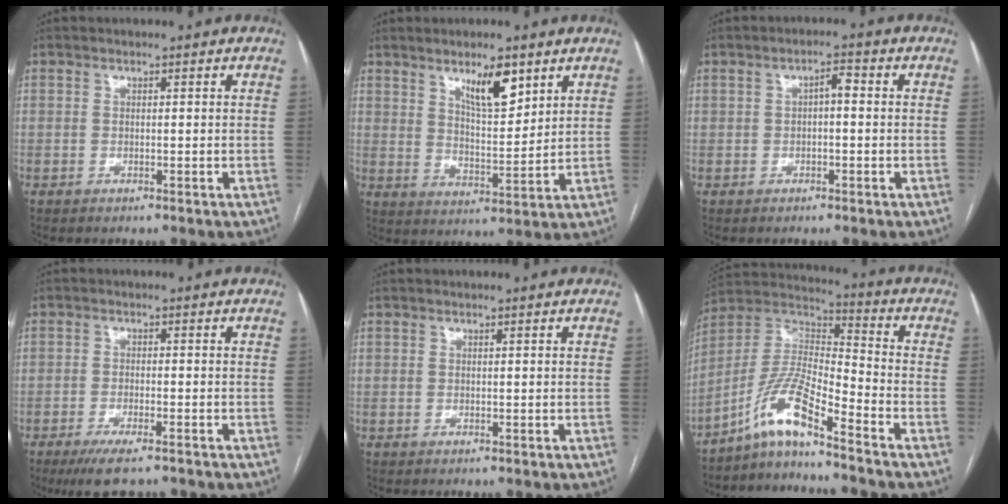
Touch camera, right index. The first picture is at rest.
{"total": 8.0, "force": [4.9, 2.2, 6.0], "torque": [-0.105, -0.006, 0.088]}
{"total": 2.4, "force": [0.2, 1.0, 2.2], "torque": [-0.037, 0.015, 0.003]}
{"total": 6.5, "force": [-4.9, 1.4, 4.1], "torque": [-0.068, -0.014, -0.078]}
{"total": 0.0}
{"total": 10.3, "force": [-7.7, 0.3, 6.9], "torque": [-0.151, 0.016, -0.147]}